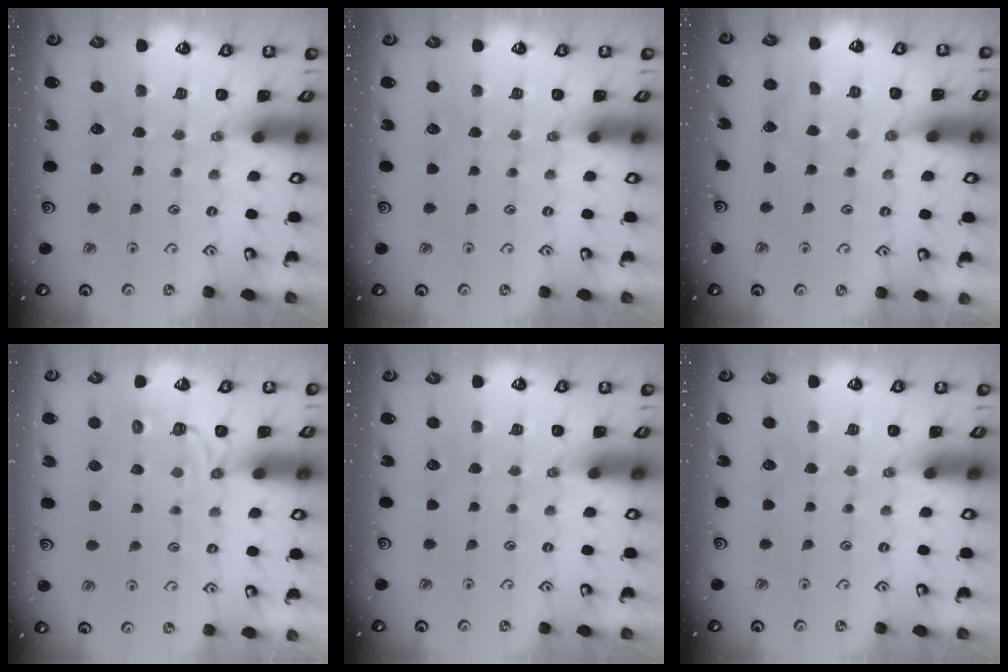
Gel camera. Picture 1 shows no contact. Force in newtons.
{"total": 0.0}
{"total": 4.1, "press": 4.1, "slide": 0.4}
{"total": 3.0, "press": 1.6, "slide": 2.5}
{"total": 0.0}
{"total": 0.0}